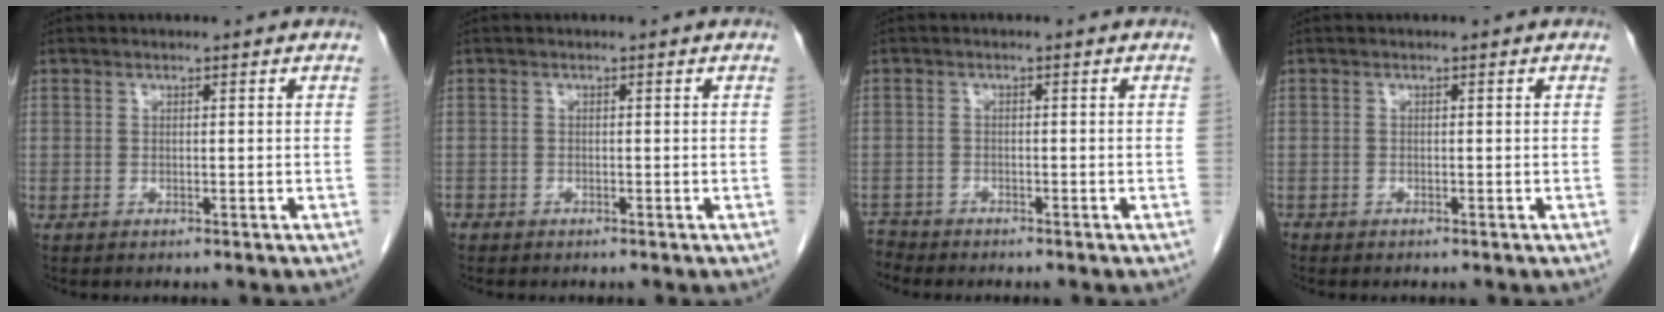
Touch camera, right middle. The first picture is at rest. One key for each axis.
{"total": 1.2, "fx": -0.9, "fy": 0.8, "fz": 0.2, "tx": -0.011, "ty": 0.000, "tz": -0.016}
{"total": 2.1, "fx": -2.0, "fy": 0.1, "fz": -0.6, "tx": 0.013, "ty": -0.009, "tz": -0.038}
{"total": 0.5, "fx": -0.5, "fy": 0.2, "fz": 0.1, "tx": -0.004, "ty": 0.001, "tz": -0.011}